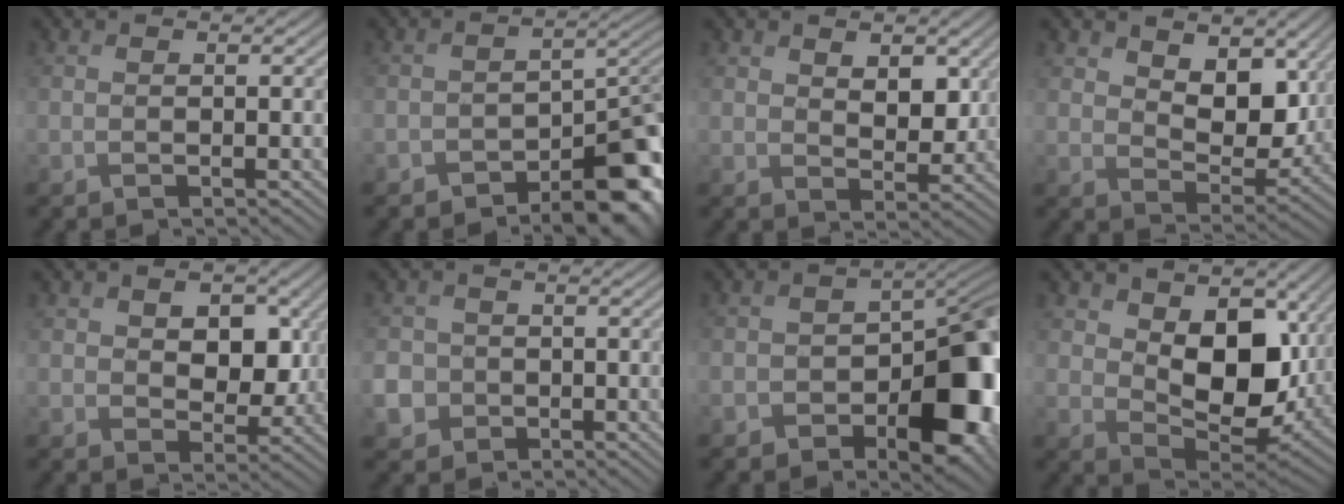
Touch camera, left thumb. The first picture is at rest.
{"total": 8.9, "force": [-4.9, 5.0, 5.5], "torque": [-0.055, -0.020, -0.081]}
{"total": 5.3, "force": [2.3, 3.3, 3.5], "torque": [-0.072, -0.009, 0.038]}
{"total": 9.8, "force": [4.1, 6.0, 6.6], "torque": [-0.132, -0.010, 0.069]}
{"total": 7.7, "force": [1.6, 5.4, 5.2], "torque": [-0.089, -0.007, 0.024]}
{"total": 5.0, "force": [-1.4, 4.6, 1.5], "torque": [-0.047, -0.012, -0.045]}
{"total": 14.5, "force": [-4.9, 9.7, 9.7], "torque": [-0.105, -0.035, -0.078]}
{"total": 12.0, "force": [3.0, 7.8, 8.7], "torque": [-0.171, -0.013, 0.052]}